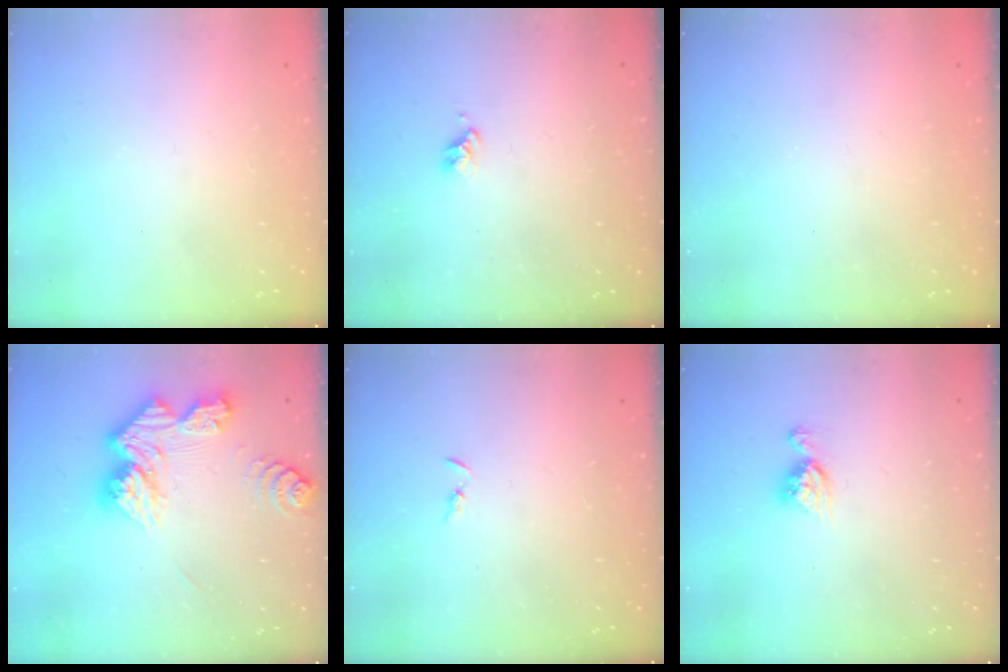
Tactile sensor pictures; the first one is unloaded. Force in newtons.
{"total": 2.7, "press": 2.7, "slide": 0.3}
{"total": 0.0}
{"total": 15.8, "press": 15.7, "slide": 1.3}
{"total": 2.1, "press": 2.1, "slide": 0.3}
{"total": 7.4, "press": 7.3, "slide": 0.5}